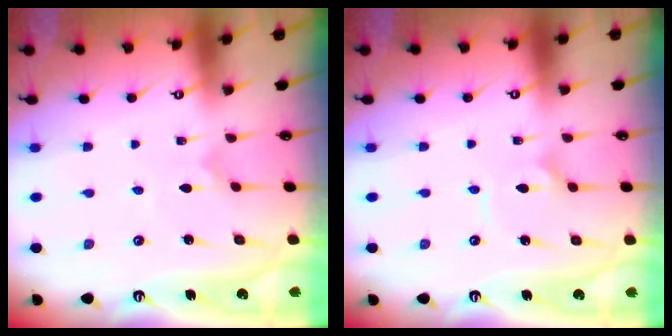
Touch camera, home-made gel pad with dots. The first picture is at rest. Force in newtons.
{"total": 2.7, "press": 2.7, "slide": 0.2}